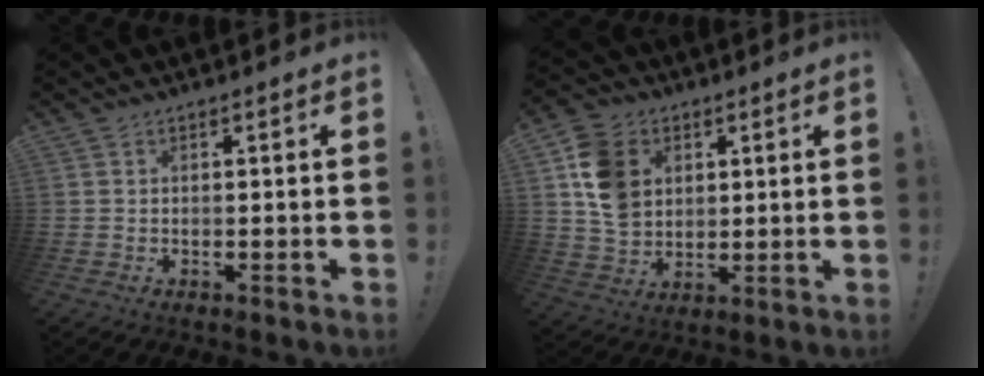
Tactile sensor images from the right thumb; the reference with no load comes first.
{"total": 13.2, "force": [4.4, 10.5, 6.8], "torque": [-0.104, -0.005, 0.092]}